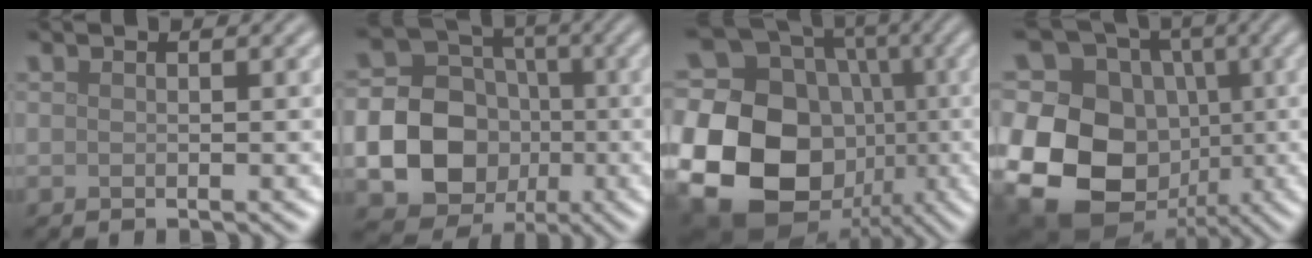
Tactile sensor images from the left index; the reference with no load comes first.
{"total": 14.7, "force": [-3.1, 13.5, 5.0], "torque": [-0.126, -0.029, -0.066]}
{"total": 24.6, "force": [-4.6, 21.7, 10.7], "torque": [-0.235, -0.014, -0.131]}
{"total": 17.3, "force": [-2.3, 14.6, 9.0], "torque": [-0.197, 0.009, -0.068]}